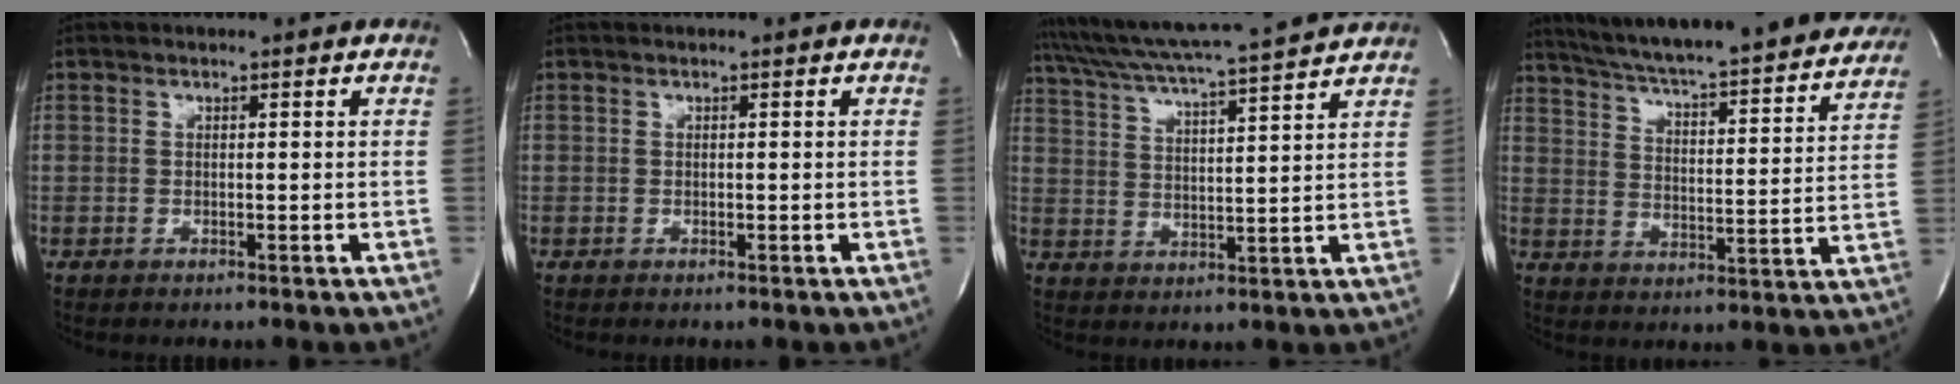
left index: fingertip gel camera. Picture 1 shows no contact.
{"total": 0.0}
{"total": 15.8, "force": [14.4, -0.9, 6.6], "torque": [-0.128, 0.005, 0.213]}
{"total": 29.6, "force": [26.7, 3.7, 12.3], "torque": [-0.201, -0.052, 0.342]}